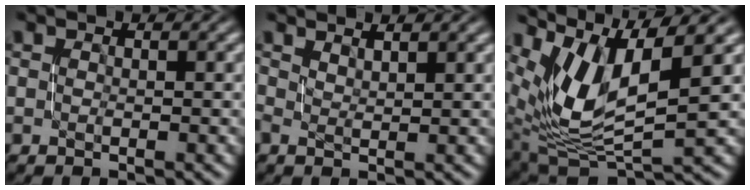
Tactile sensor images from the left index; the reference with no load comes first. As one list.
[{"total": 1.4, "force": [1.3, 0.2, 0.5], "torque": [-0.002, 0.005, 0.022]}, {"total": 9.2, "force": [3.8, 3.5, 7.6], "torque": [-0.166, 0.002, 0.081]}]